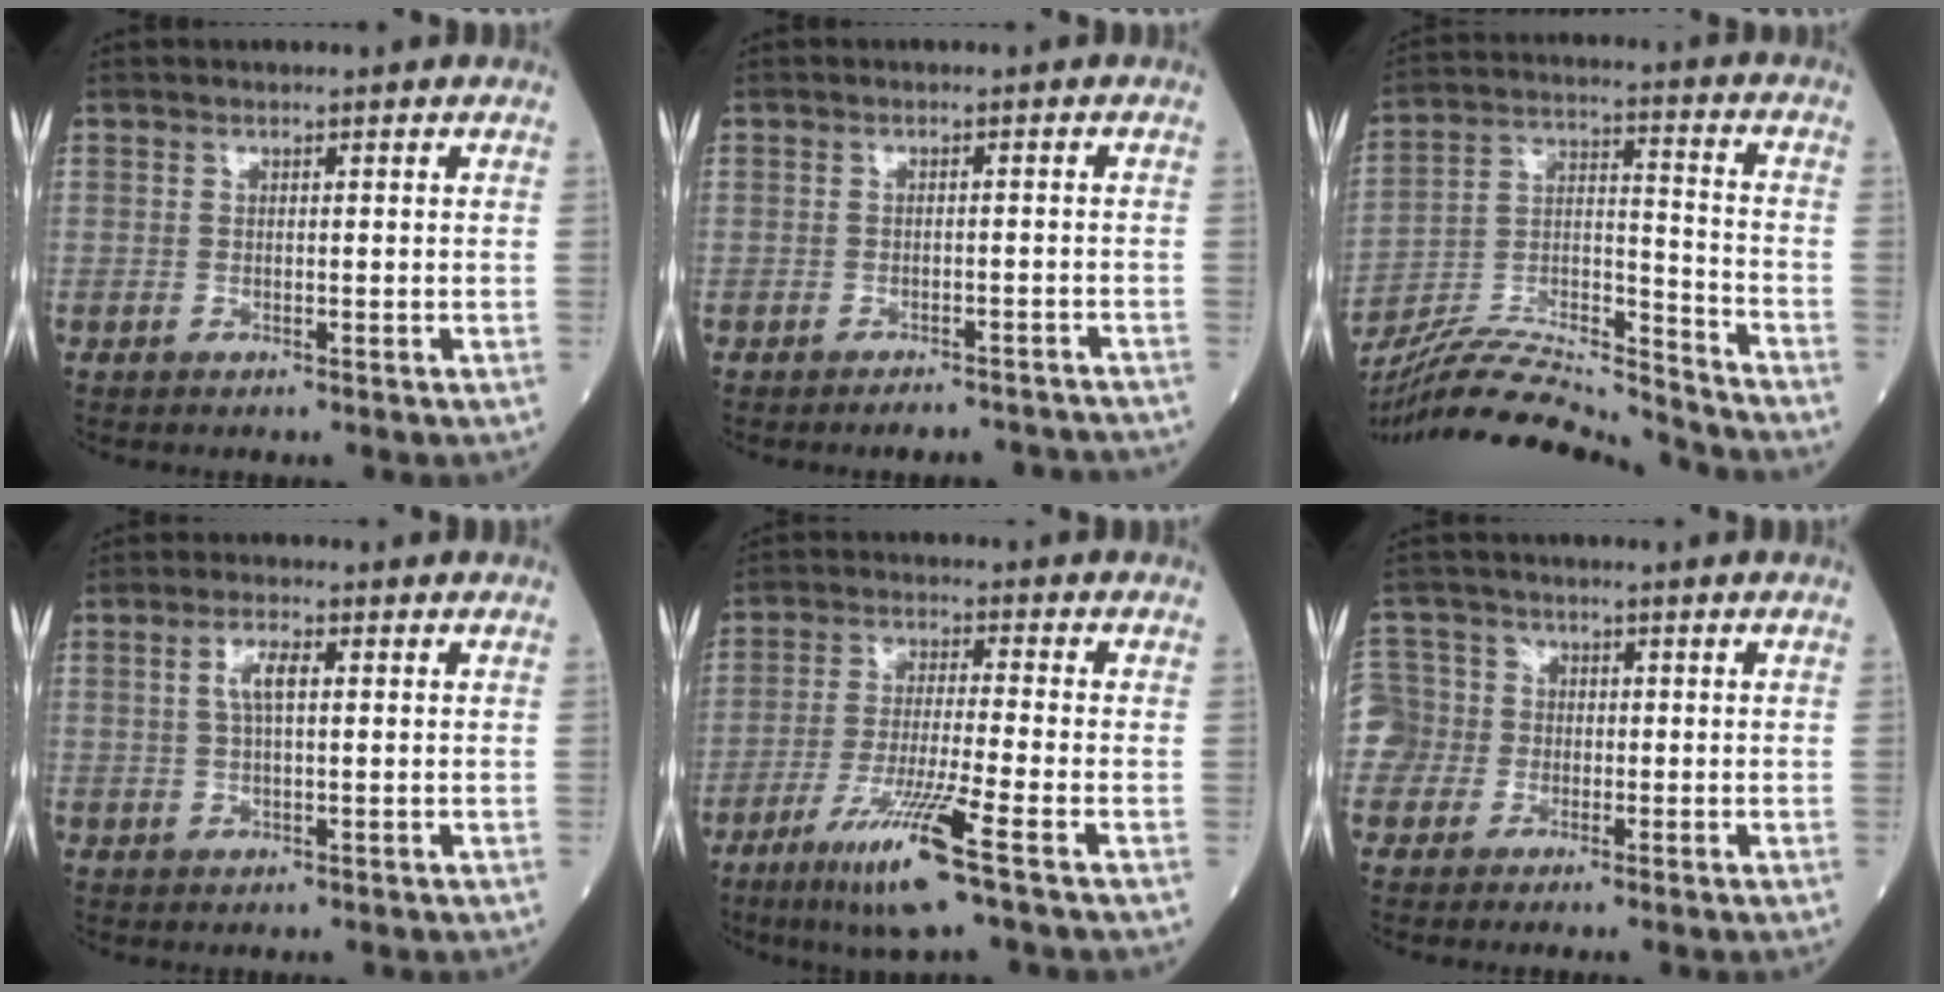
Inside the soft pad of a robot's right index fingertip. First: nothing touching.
{"total": 7.2, "force": [-7.0, 1.3, 1.4], "torque": [-0.007, -0.001, -0.075]}
{"total": 18.8, "force": [-18.1, 0.3, 5.2], "torque": [-0.103, 0.020, -0.310]}
{"total": 3.5, "force": [0.9, 0.9, 3.2], "torque": [-0.068, 0.007, 0.018]}
{"total": 10.6, "force": [-5.7, -0.9, 8.8], "torque": [-0.171, -0.026, -0.107]}
{"total": 5.8, "force": [-1.6, 5.6, 0.0], "torque": [-0.008, 0.025, -0.033]}